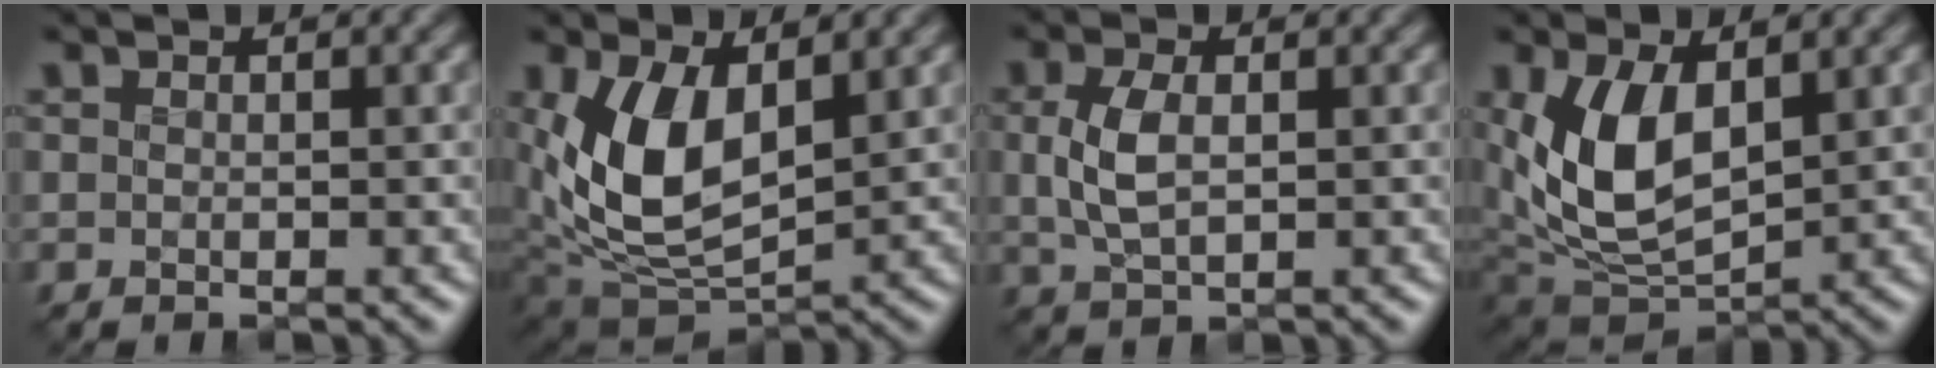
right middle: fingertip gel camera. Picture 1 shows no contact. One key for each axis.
{"total": 8.6, "fx": 1.1, "fy": 4.8, "fz": 7.1, "tx": -0.146, "ty": -0.012, "tz": 0.016}
{"total": 3.4, "fx": -0.2, "fy": 1.7, "fz": 2.9, "tx": -0.071, "ty": 0.000, "tz": -0.004}
{"total": 7.8, "fx": 1.0, "fy": 4.2, "fz": 6.4, "tx": -0.139, "ty": -0.011, "tz": 0.017}